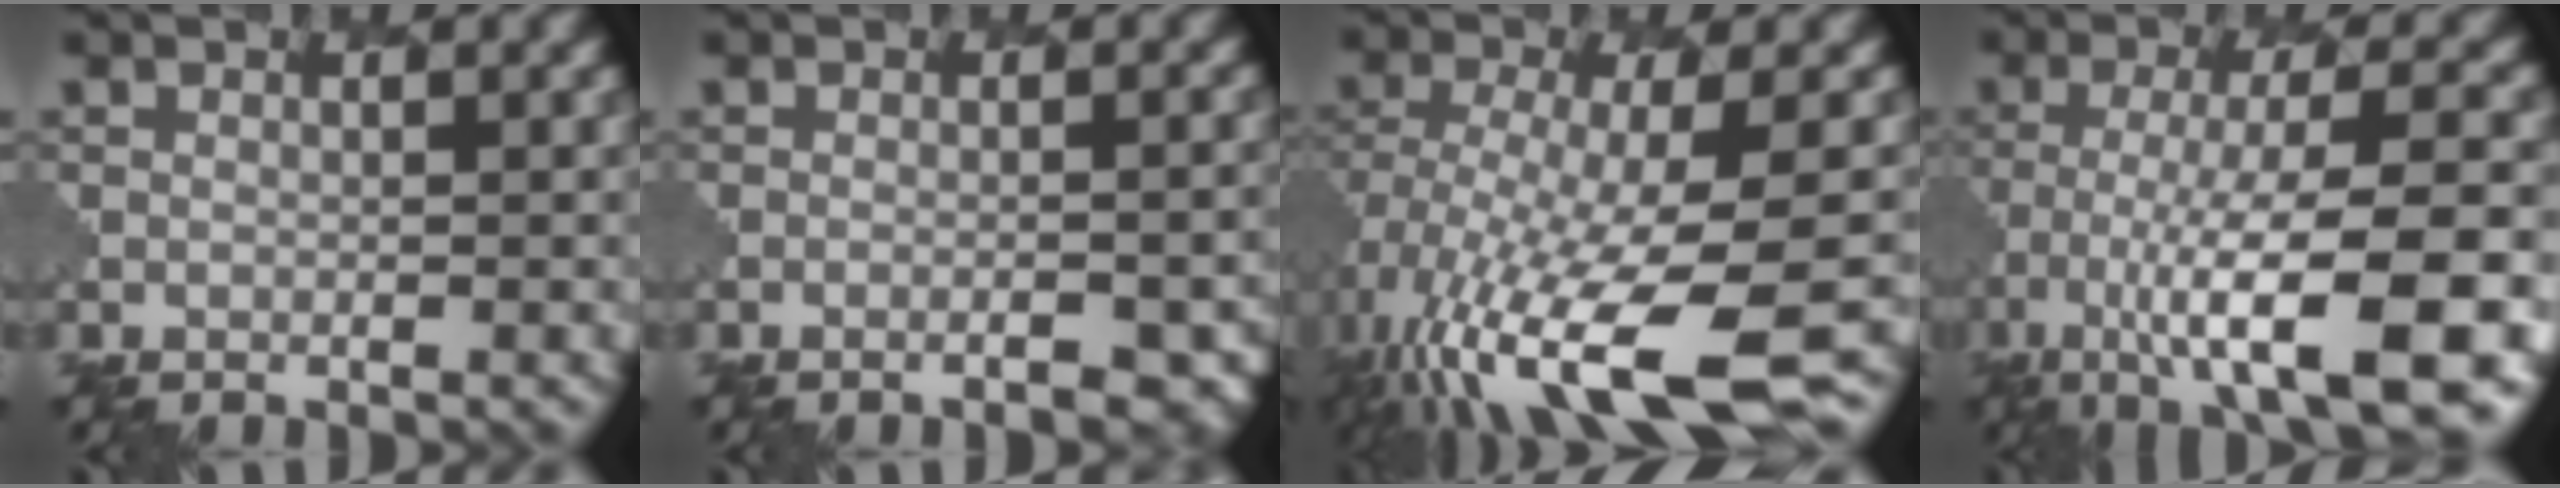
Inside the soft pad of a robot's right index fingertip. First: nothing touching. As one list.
[{"total": 3.8, "force": [-2.6, 1.2, 2.5], "torque": [-0.017, 0.010, -0.024]}, {"total": 11.6, "force": [-5.2, 3.6, 9.7], "torque": [-0.192, -0.026, -0.080]}, {"total": 11.2, "force": [-5.6, 2.5, 9.4], "torque": [-0.156, 0.000, -0.089]}]